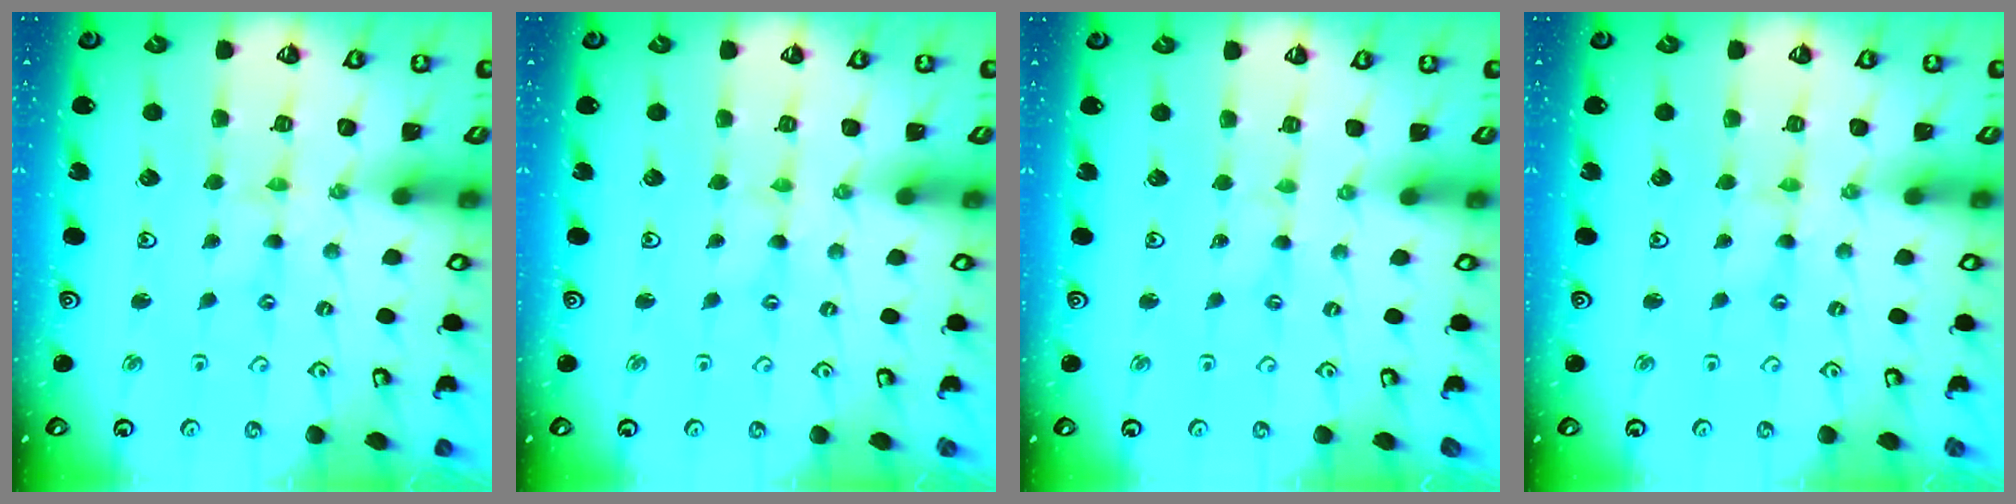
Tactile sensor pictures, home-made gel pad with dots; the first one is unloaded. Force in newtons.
{"total": 0.0}
{"total": 0.0}
{"total": 0.0}